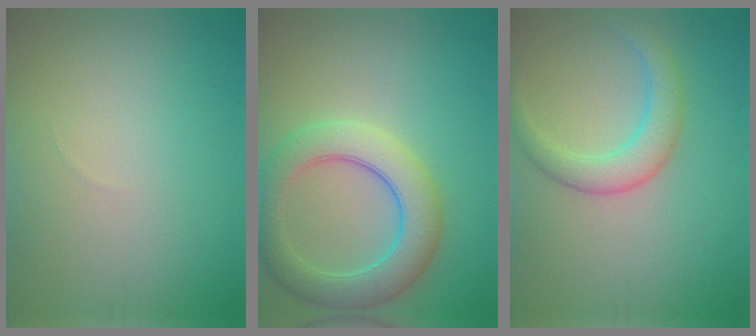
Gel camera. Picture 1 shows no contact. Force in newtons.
{"total": 6.3, "press": 6.3, "slide": 0.4}
{"total": 3.5, "press": 3.5, "slide": 0.1}